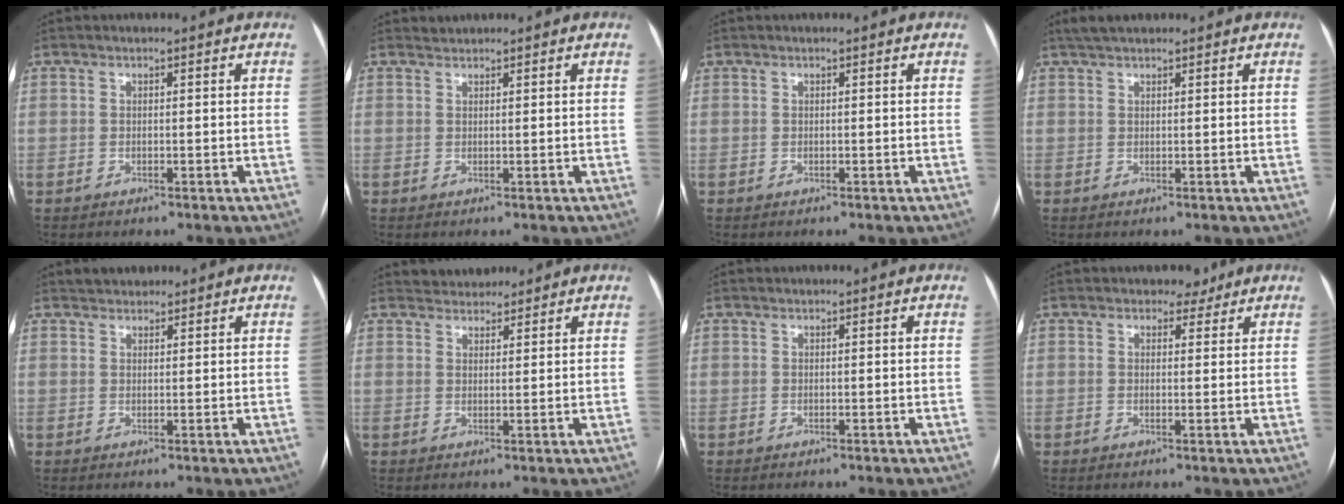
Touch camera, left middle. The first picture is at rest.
{"total": 0.8, "force": [0.7, 0.0, -0.3], "torque": [-0.003, 0.005, 0.015]}
{"total": 0.0}
{"total": 3.3, "force": [2.7, 0.9, 1.7], "torque": [-0.031, 0.023, 0.050]}
{"total": 2.4, "force": [2.1, 1.1, 0.3], "torque": [-0.004, 0.017, 0.033]}
{"total": 3.5, "force": [3.2, 1.3, 0.1], "torque": [0.002, 0.020, 0.051]}
{"total": 0.0}
{"total": 2.4, "force": [1.8, 1.5, 0.4], "torque": [0.002, 0.003, 0.021]}